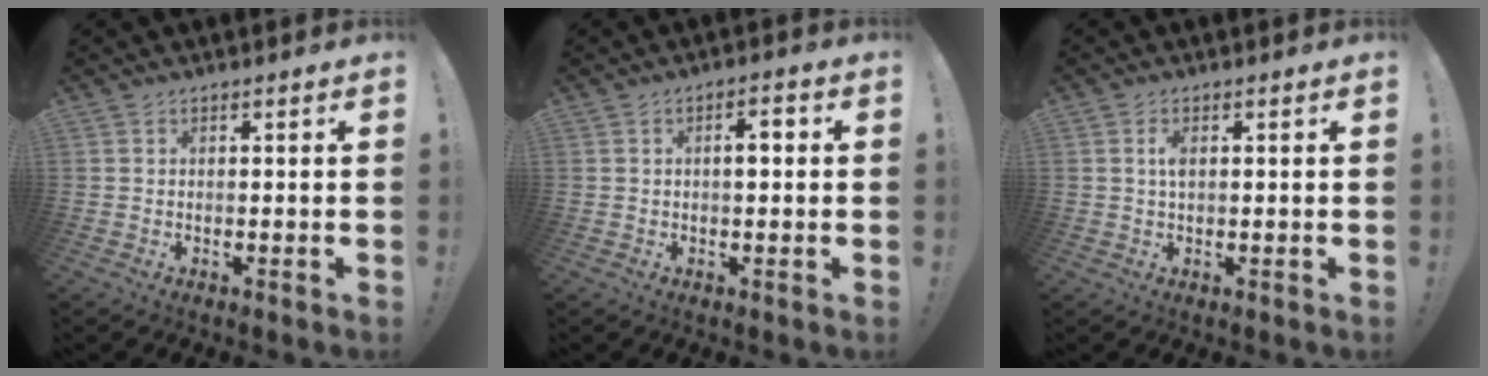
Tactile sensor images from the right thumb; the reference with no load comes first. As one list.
[{"total": 3.4, "force": [0.1, 1.4, 3.1], "torque": [-0.046, 0.008, -0.005]}, {"total": 2.6, "force": [0.5, 1.2, 2.2], "torque": [-0.033, 0.000, 0.003]}]